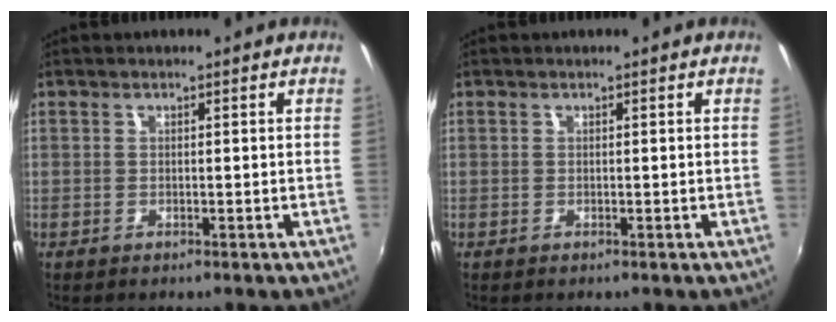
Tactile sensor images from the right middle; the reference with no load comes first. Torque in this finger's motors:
{"motor_torque": [-0.01, -0.01, 0.00, 0.00]}